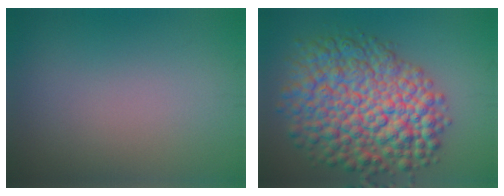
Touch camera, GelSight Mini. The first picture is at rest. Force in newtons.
{"total": 11.8, "press": 11.8, "slide": 0.4}